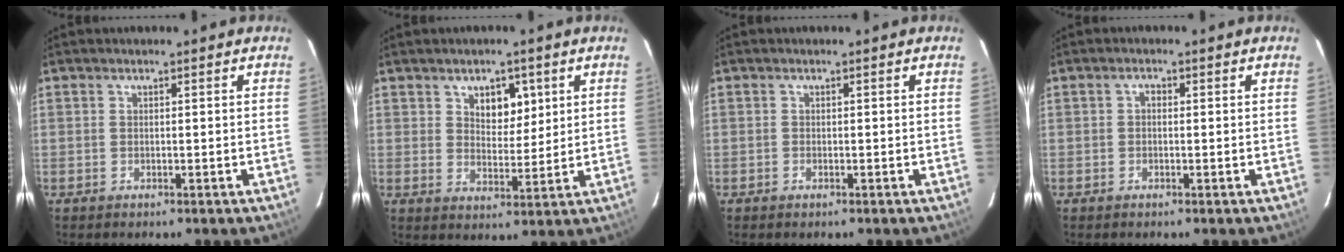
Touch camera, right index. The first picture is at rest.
{"total": 5.9, "force": [2.7, 3.7, 3.7], "torque": [-0.048, 0.002, 0.048]}
{"total": 0.5, "force": [-0.4, 0.3, 0.2], "torque": [-0.003, 0.000, -0.007]}
{"total": 0.9, "force": [-0.2, 0.7, 0.5], "torque": [-0.008, 0.006, -0.005]}